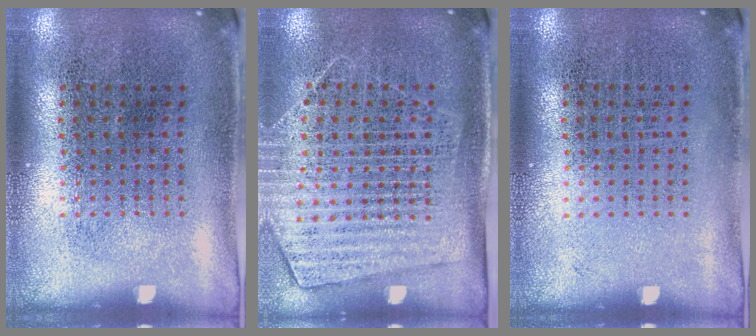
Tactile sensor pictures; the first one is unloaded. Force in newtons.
{"total": 1.7, "press": 1.5, "slide": 0.8}
{"total": 0.0}